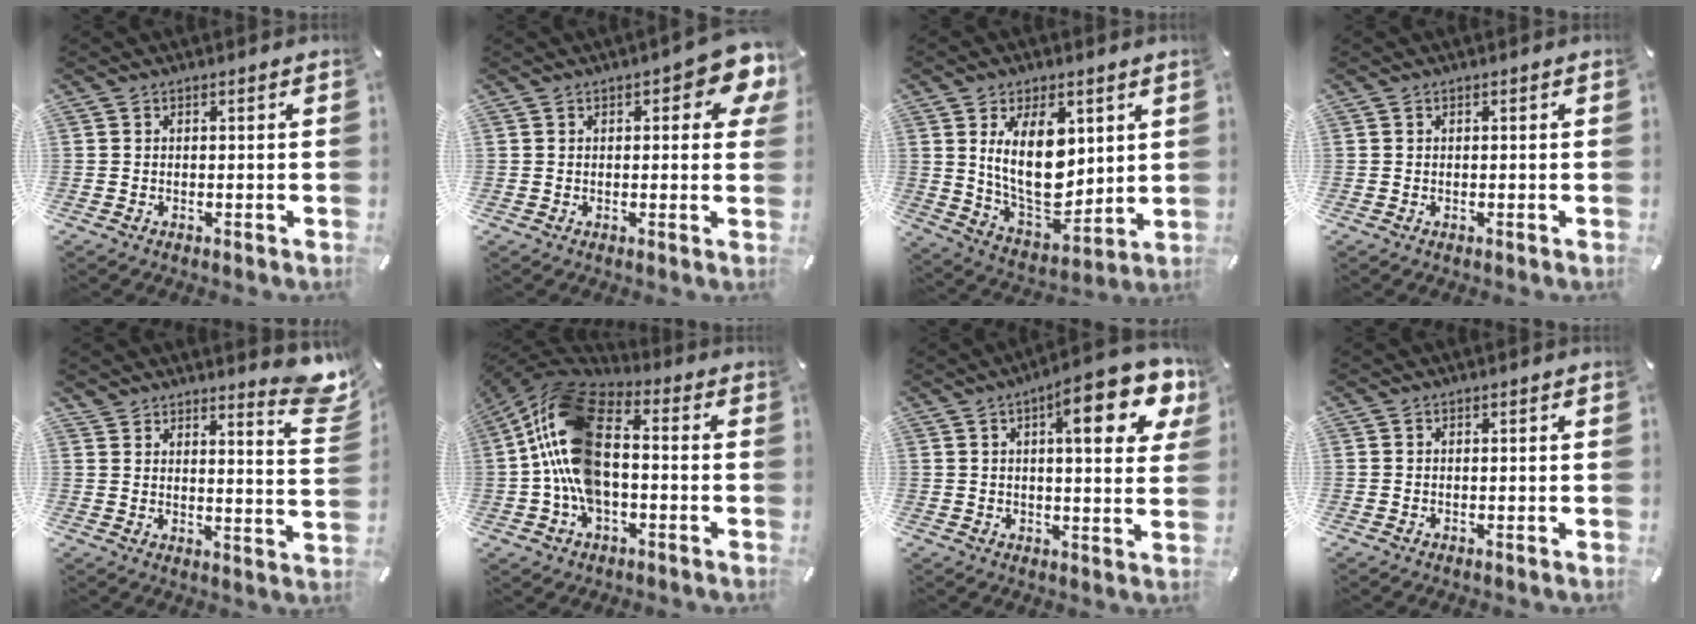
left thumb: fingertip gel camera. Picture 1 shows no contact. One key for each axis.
{"total": 7.4, "fx": 2.6, "fy": 3.2, "fz": 6.2, "tx": -0.072, "ty": -0.009, "tz": 0.037}
{"total": 17.3, "fx": 4.9, "fy": 9.8, "fz": 13.4, "tx": -0.250, "ty": -0.032, "tz": 0.083}
{"total": 0.0}
{"total": 8.7, "fx": 6.9, "fy": 3.3, "fz": 4.1, "tx": -0.052, "ty": -0.052, "tz": 0.121}
{"total": 17.2, "fx": -1.3, "fy": 11.2, "fz": 13.1, "tx": -0.280, "ty": 0.014, "tz": -0.028}
{"total": 15.0, "fx": 6.9, "fy": 4.8, "fz": 12.4, "tx": -0.162, "ty": -0.029, "tz": 0.103}
{"total": 0.0}